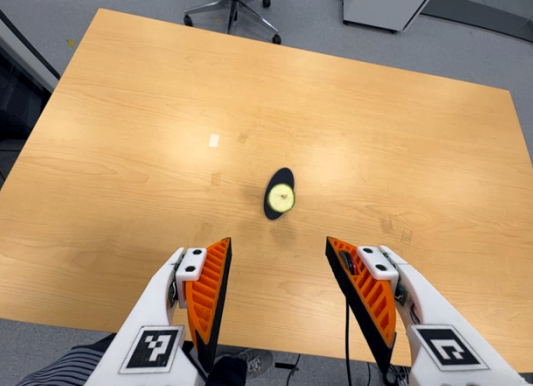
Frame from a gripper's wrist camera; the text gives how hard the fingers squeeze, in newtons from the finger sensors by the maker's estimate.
{"total": 0.0}